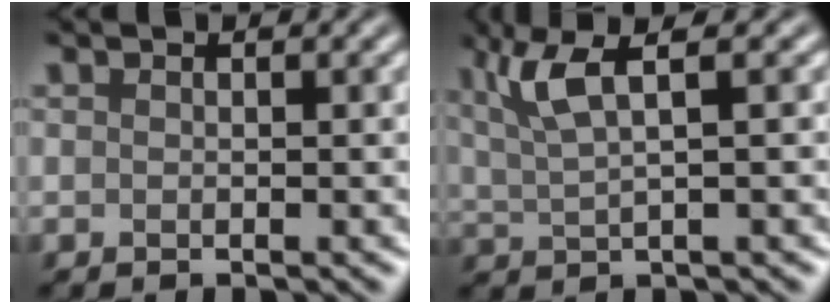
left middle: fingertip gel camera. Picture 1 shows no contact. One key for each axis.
{"total": 4.7, "fx": 2.4, "fy": 1.0, "fz": 3.9, "tx": -0.079, "ty": 0.011, "tz": 0.049}